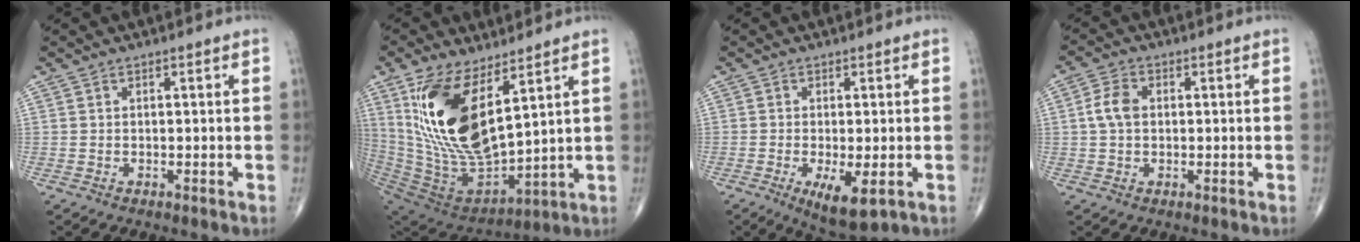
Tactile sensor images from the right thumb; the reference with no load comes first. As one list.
[{"total": 21.3, "force": [8.2, 9.2, 17.4], "torque": [-0.339, -0.051, 0.175]}, {"total": 7.1, "force": [-2.3, 2.4, 6.2], "torque": [-0.106, -0.019, -0.032]}, {"total": 4.6, "force": [0.4, 3.1, 3.3], "torque": [-0.069, 0.009, 0.002]}]